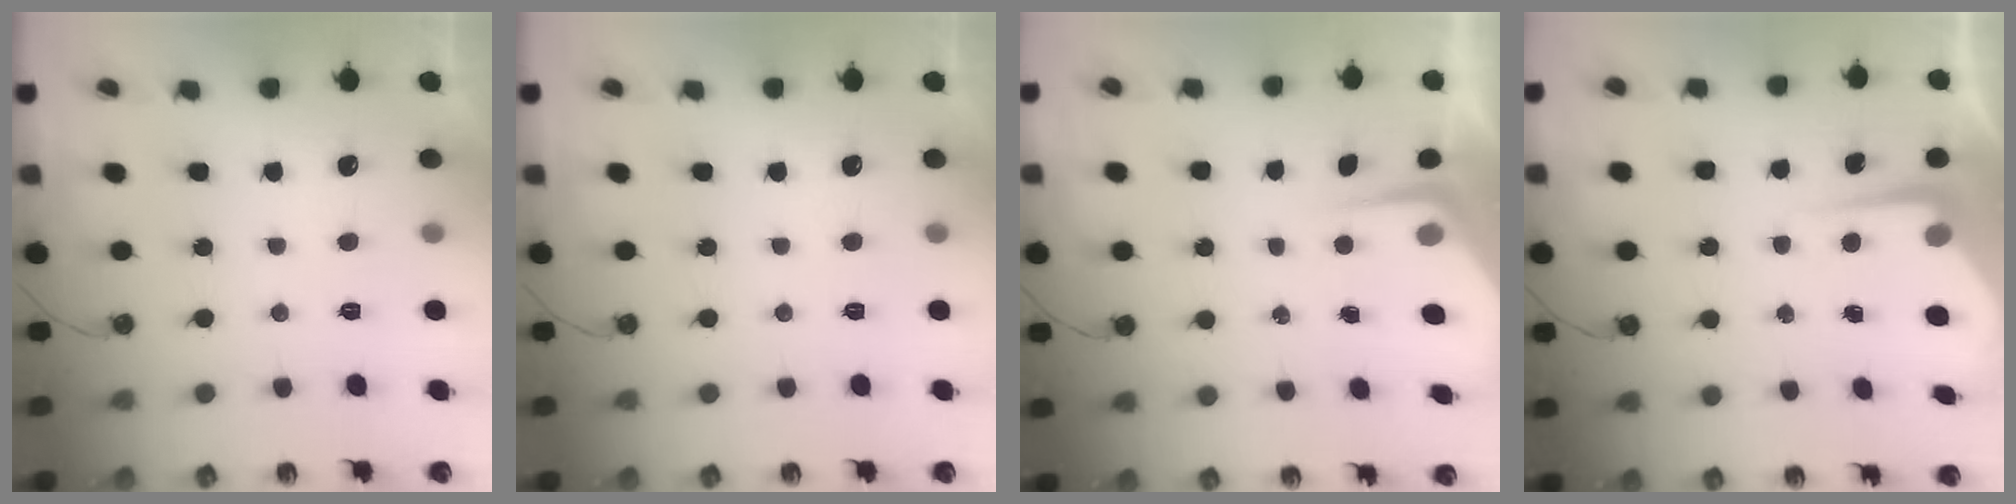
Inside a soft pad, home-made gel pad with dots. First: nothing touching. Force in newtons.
{"total": 0.0}
{"total": 4.4, "press": 4.3, "slide": 0.4}
{"total": 5.2, "press": 5.2, "slide": 0.2}